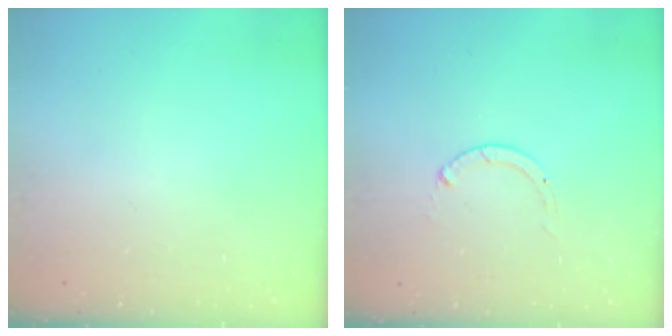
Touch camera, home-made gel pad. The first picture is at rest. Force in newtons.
{"total": 0.0}